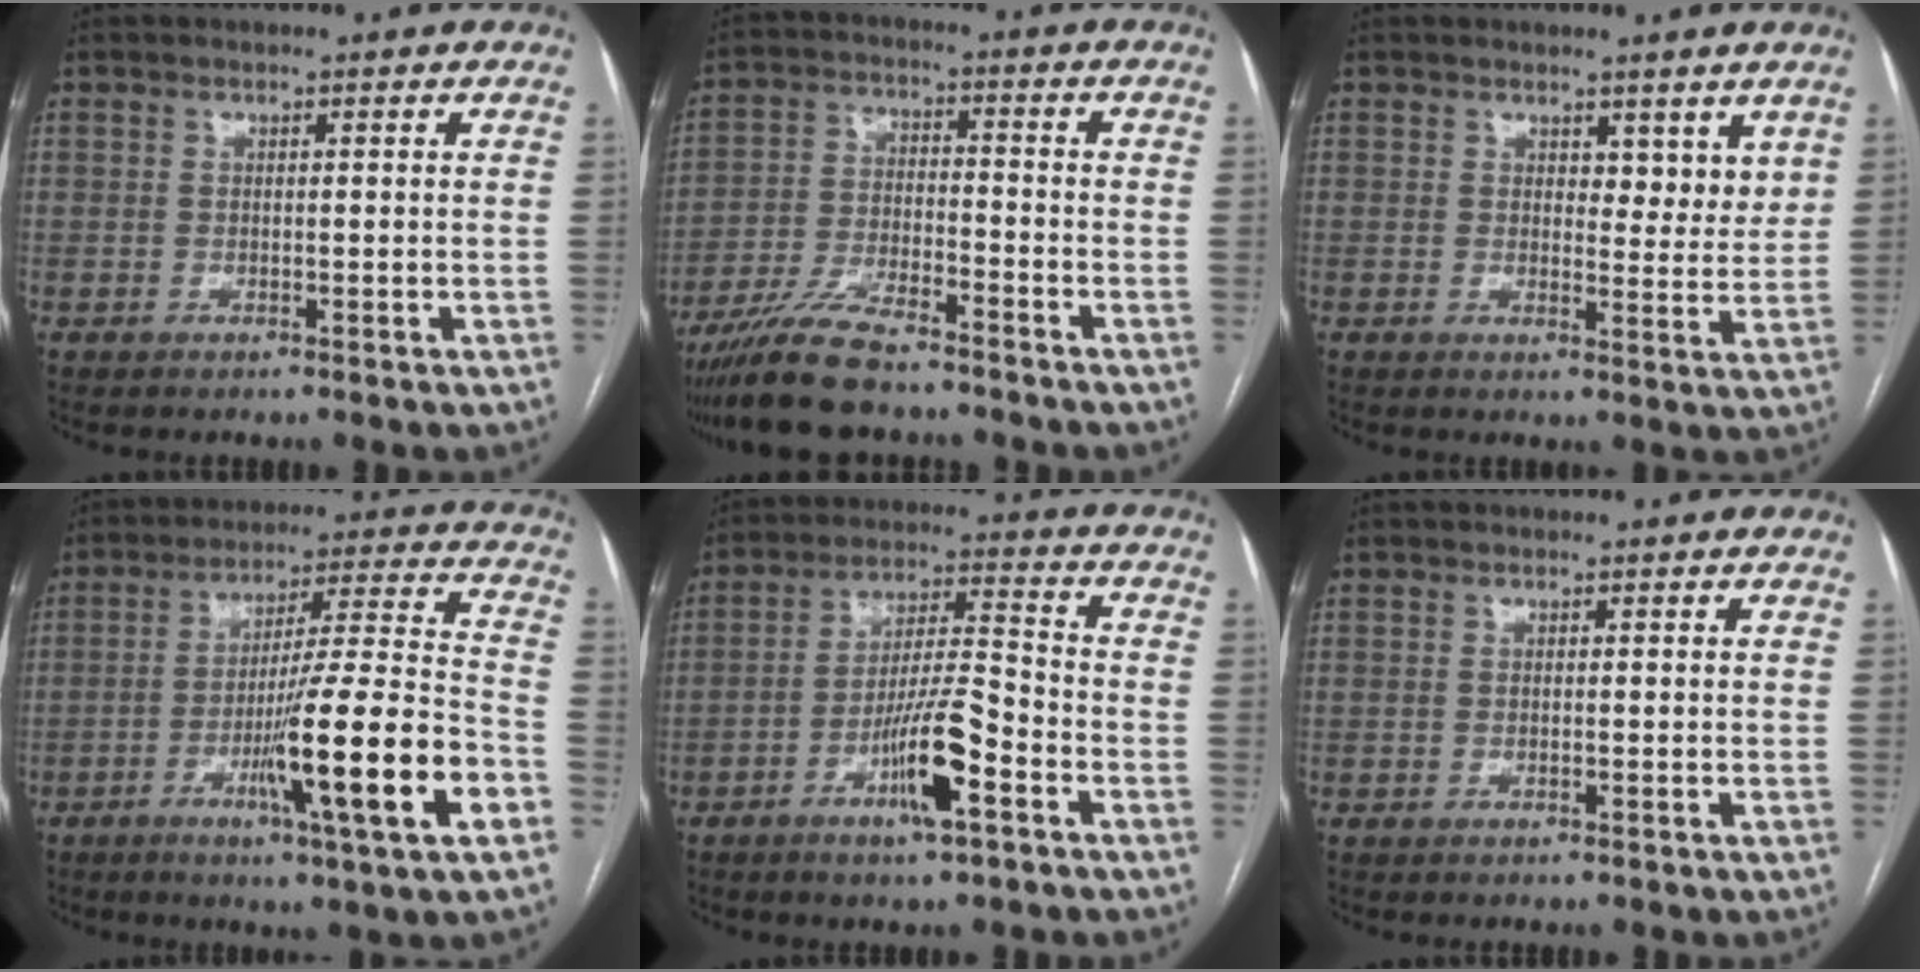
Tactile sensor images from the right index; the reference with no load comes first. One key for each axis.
{"total": 10.0, "fx": -8.4, "fy": 2.1, "fz": 5.0, "tx": -0.099, "ty": -0.017, "tz": -0.156}
{"total": 4.2, "fx": 2.7, "fy": 2.3, "fz": 2.3, "tx": -0.015, "ty": -0.008, "tz": 0.036}
{"total": 17.6, "fx": -6.6, "fy": -0.4, "fz": 16.3, "tx": -0.264, "ty": -0.010, "tz": -0.102}
{"total": 10.3, "fx": -4.9, "fy": 1.1, "fz": 9.0, "tx": -0.167, "ty": 0.001, "tz": -0.084}
{"total": 0.0}